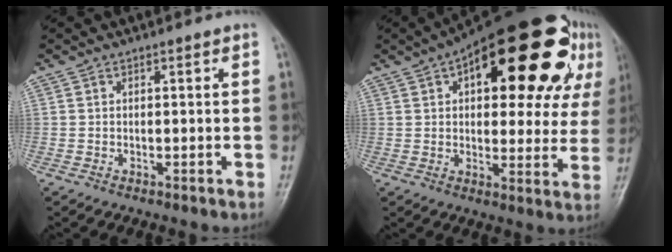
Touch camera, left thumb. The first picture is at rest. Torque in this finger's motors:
{"motor_torque": [1.08, 1.09, 1.67, -1.09, 0.37]}